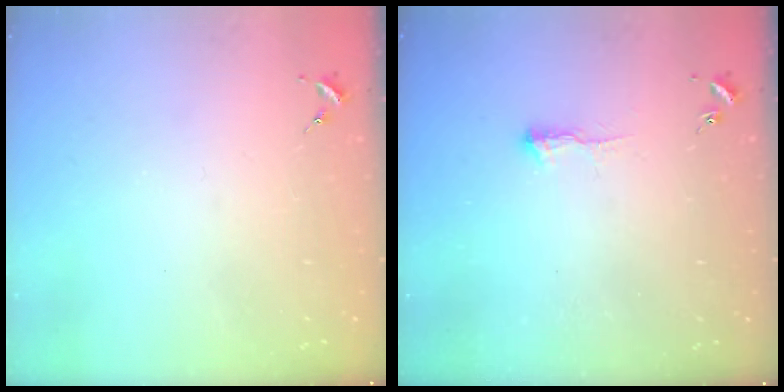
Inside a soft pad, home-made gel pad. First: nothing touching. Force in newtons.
{"total": 5.2, "press": 5.1, "slide": 0.7}